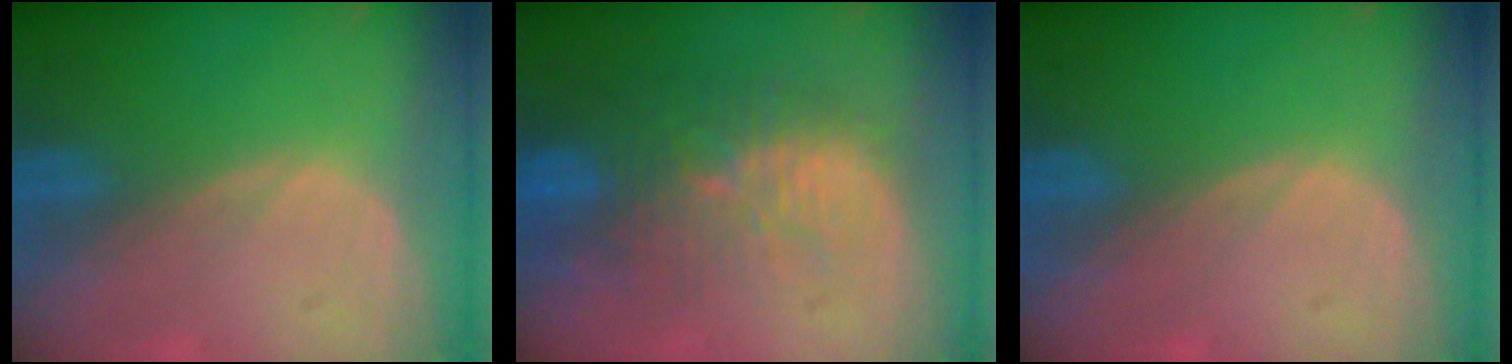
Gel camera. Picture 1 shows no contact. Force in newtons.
{"total": 11.0, "press": 9.7, "slide": 5.2}
{"total": 0.0}